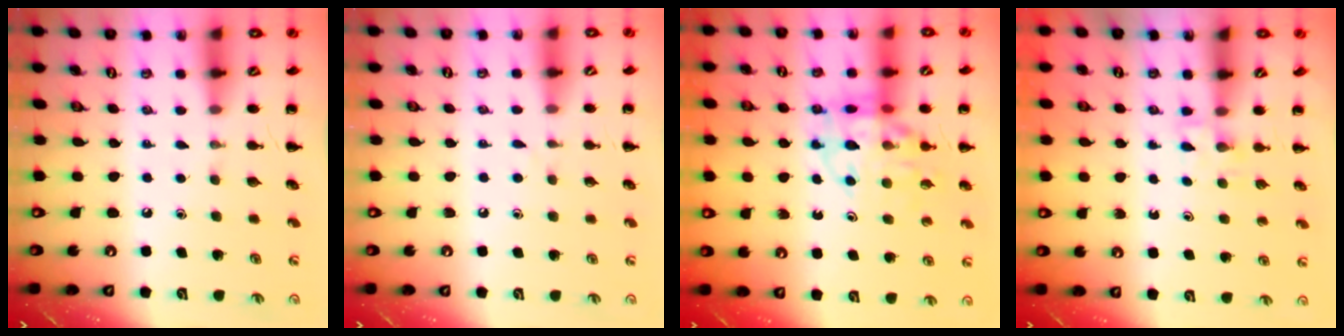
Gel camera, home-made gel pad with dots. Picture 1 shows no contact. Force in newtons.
{"total": 2.8, "press": 2.6, "slide": 1.0}
{"total": 14.7, "press": 14.3, "slide": 3.6}
{"total": 2.8, "press": 2.6, "slide": 1.1}